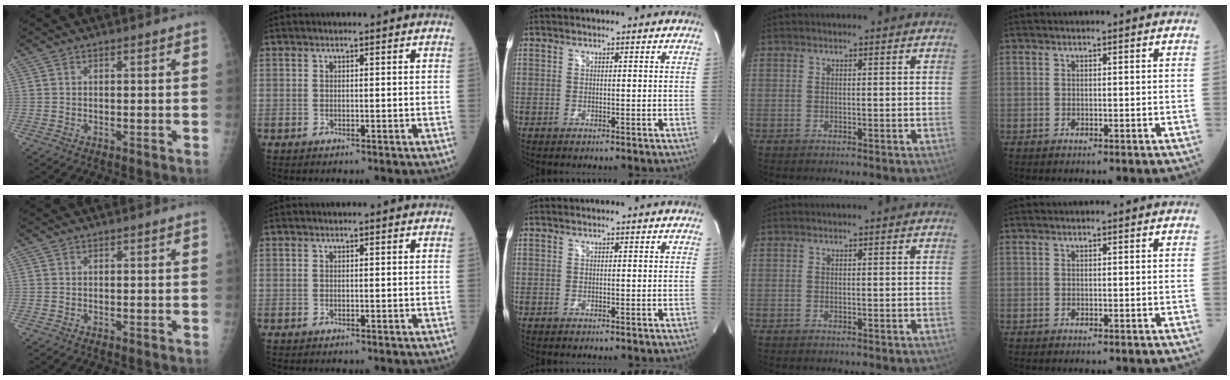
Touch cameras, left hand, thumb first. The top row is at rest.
{}